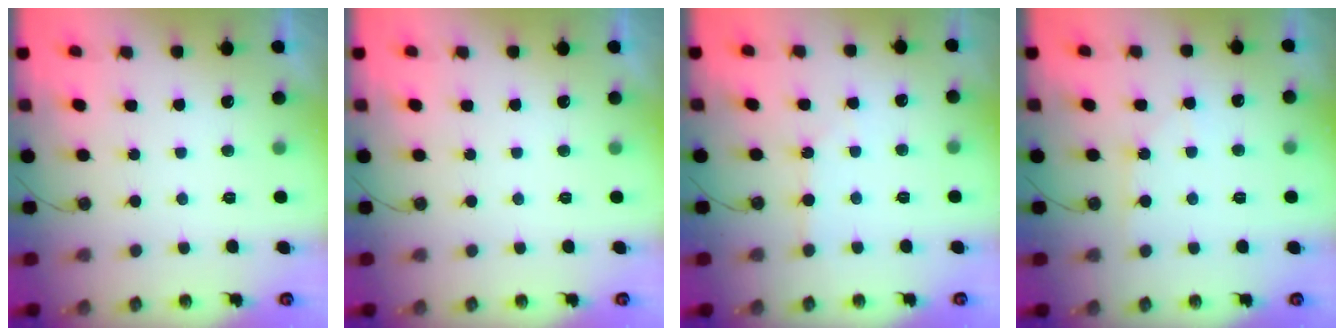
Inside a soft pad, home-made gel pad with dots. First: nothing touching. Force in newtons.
{"total": 0.0}
{"total": 2.4, "press": 2.3, "slide": 0.3}
{"total": 4.0, "press": 4.0, "slide": 0.6}